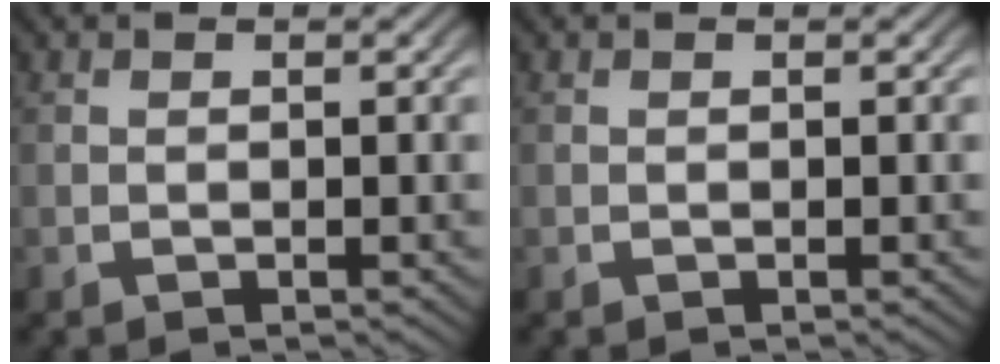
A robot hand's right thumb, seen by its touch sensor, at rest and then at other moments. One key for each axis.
{"total": 0.0}